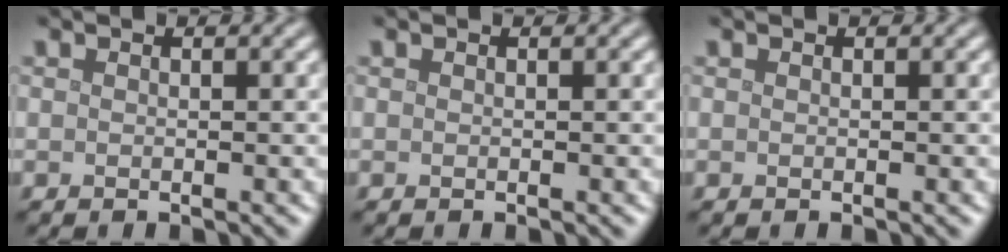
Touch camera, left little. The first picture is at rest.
{"total": 0.0}
{"total": 0.0}